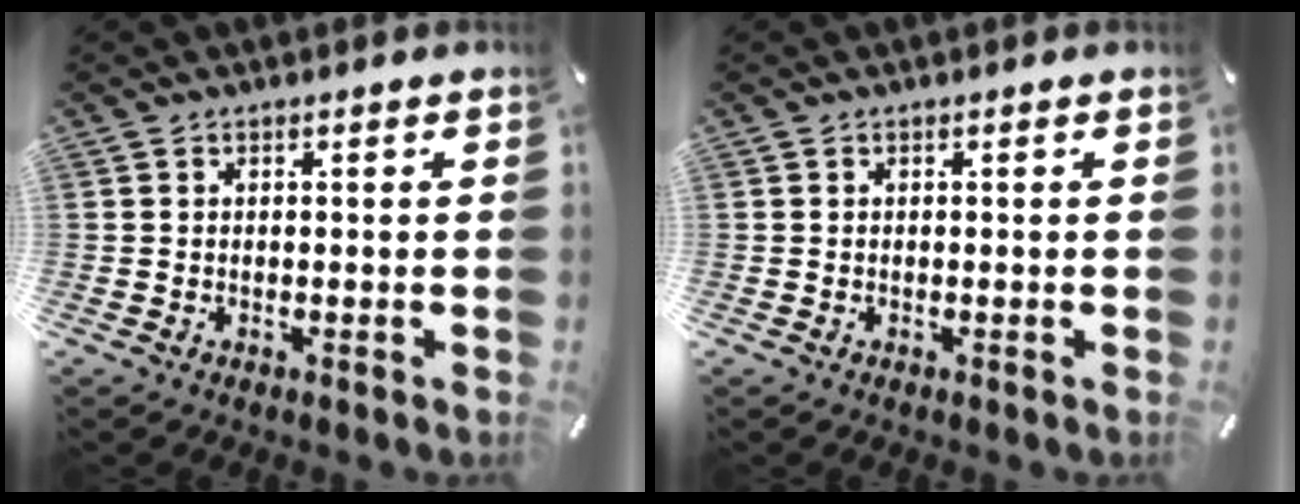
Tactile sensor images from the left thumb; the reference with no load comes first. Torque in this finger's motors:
{"motor_torque": [-0.02, -0.02, -0.01, 0.01, 0.00]}